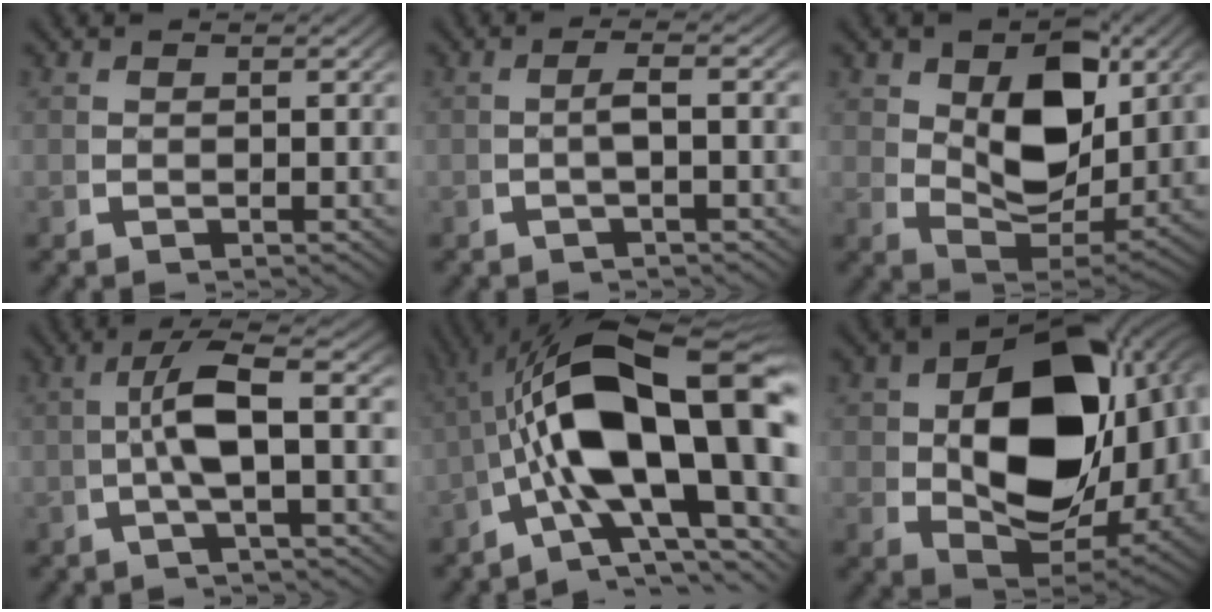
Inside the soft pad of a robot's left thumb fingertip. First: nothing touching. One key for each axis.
{"total": 2.2, "fx": -0.4, "fy": 0.3, "fz": 2.1, "tx": -0.050, "ty": 0.002, "tz": -0.007}
{"total": 8.8, "fx": 1.6, "fy": 5.3, "fz": 6.8, "tx": -0.132, "ty": -0.039, "tz": 0.044}
{"total": 6.3, "fx": 0.2, "fy": 1.8, "fz": 6.1, "tx": -0.122, "ty": 0.003, "tz": -0.001}
{"total": 19.5, "fx": -0.5, "fy": 10.6, "fz": 16.4, "tx": -0.283, "ty": -0.038, "tz": 0.006}
{"total": 20.2, "fx": 1.0, "fy": 13.2, "fz": 15.3, "tx": -0.258, "ty": -0.051, "tz": 0.039}